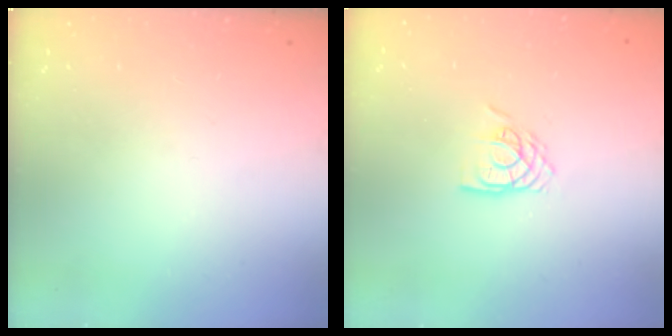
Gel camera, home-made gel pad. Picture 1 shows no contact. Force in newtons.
{"total": 7.4, "press": 7.3, "slide": 0.5}